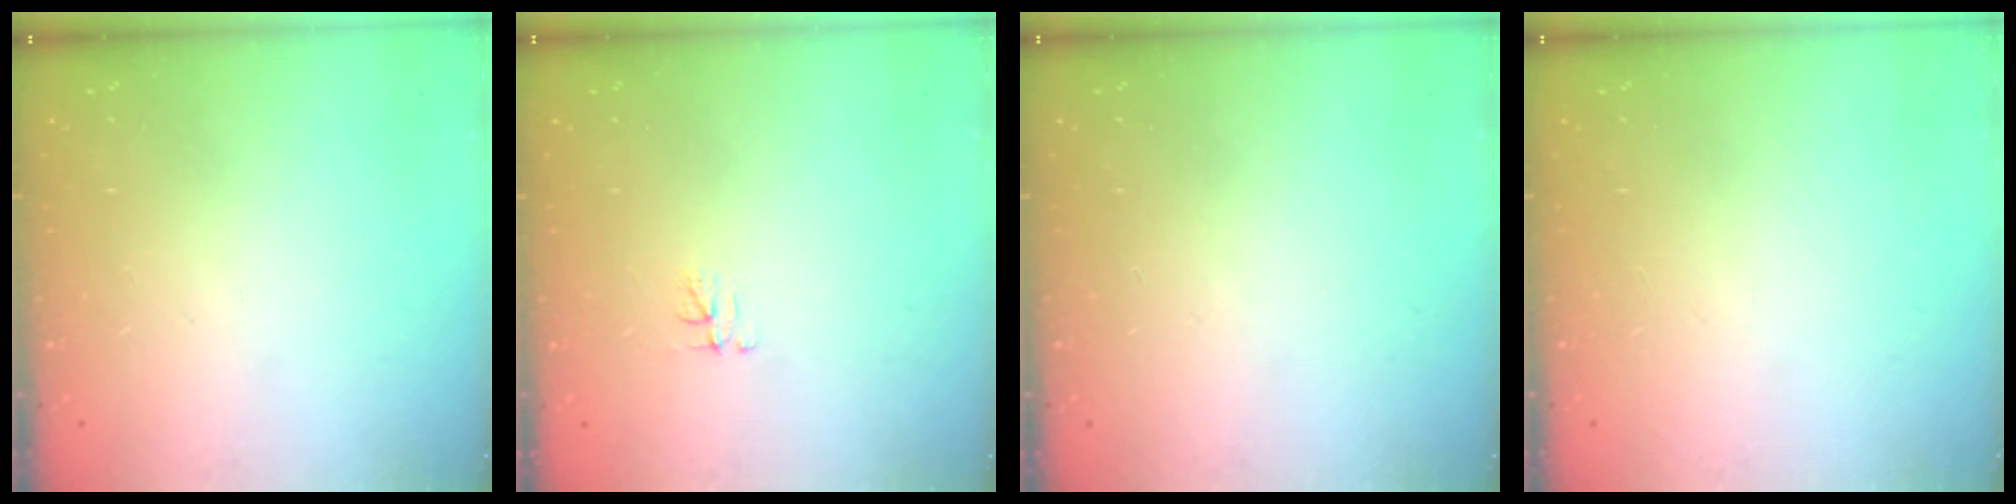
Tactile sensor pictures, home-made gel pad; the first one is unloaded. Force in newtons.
{"total": 3.1, "press": 3.1, "slide": 0.4}
{"total": 0.0}
{"total": 0.0}